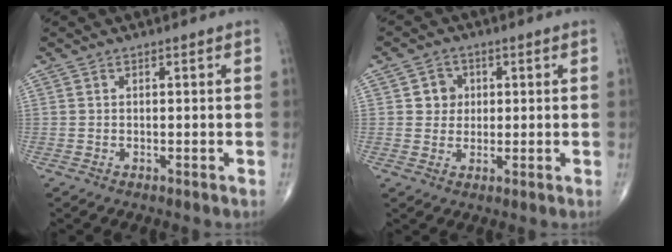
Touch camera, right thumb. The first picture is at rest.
{"total": 4.1, "force": [0.8, 3.8, 1.3], "torque": [0.005, 0.003, 0.008]}